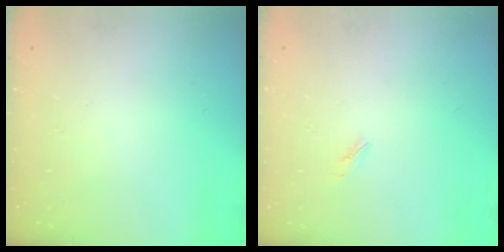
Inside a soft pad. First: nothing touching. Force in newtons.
{"total": 1.9, "press": 1.8, "slide": 0.5}